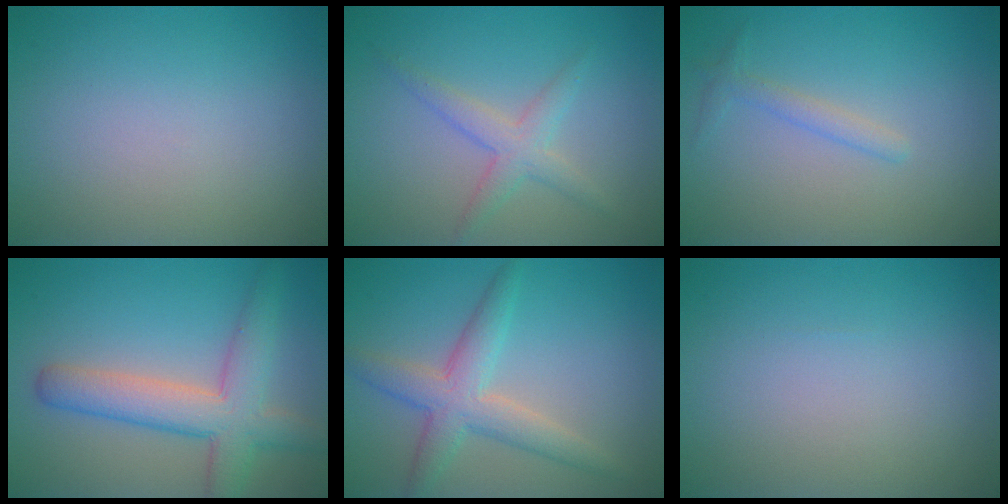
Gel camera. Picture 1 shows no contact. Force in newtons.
{"total": 2.5, "press": 2.5, "slide": 0.2}
{"total": 1.4, "press": 1.4, "slide": 0.1}
{"total": 6.1, "press": 6.1, "slide": 0.3}
{"total": 4.3, "press": 4.3, "slide": 0.3}
{"total": 0.0}